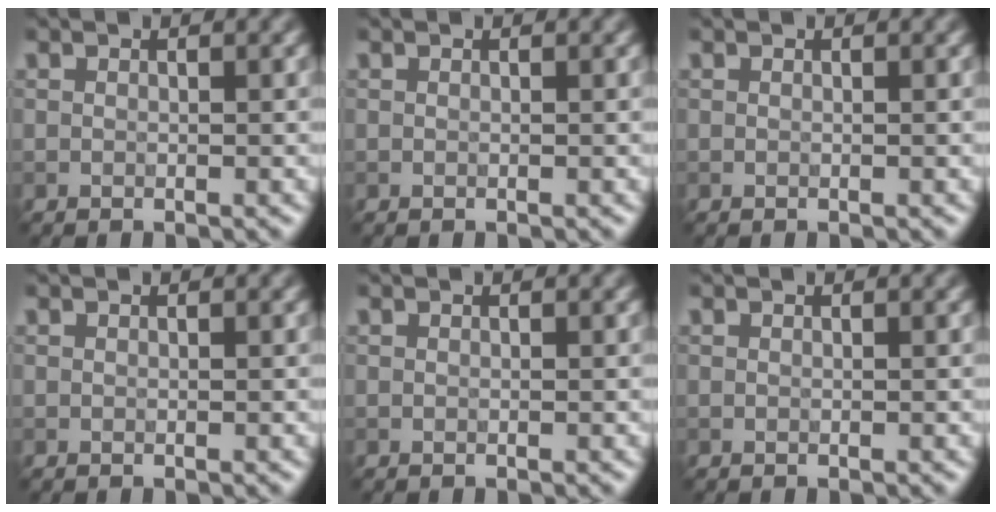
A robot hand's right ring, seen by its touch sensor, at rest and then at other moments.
{"total": 0.0}
{"total": 0.0}
{"total": 0.0}
{"total": 0.0}
{"total": 0.0}